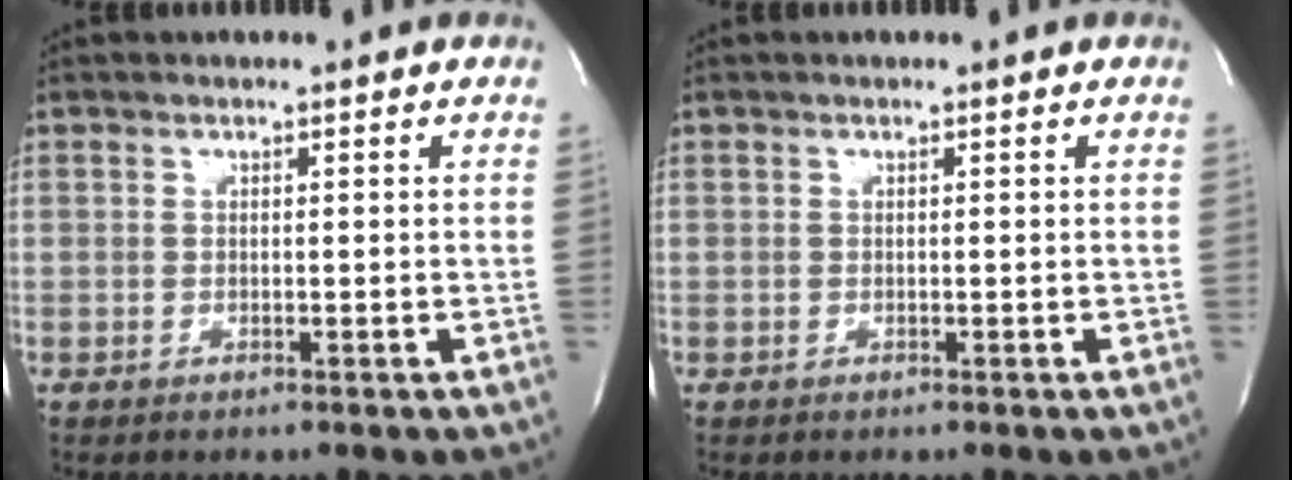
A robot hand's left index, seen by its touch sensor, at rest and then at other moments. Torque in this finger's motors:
{"motor_torque": [0.00, 0.00, -0.01, 0.00]}